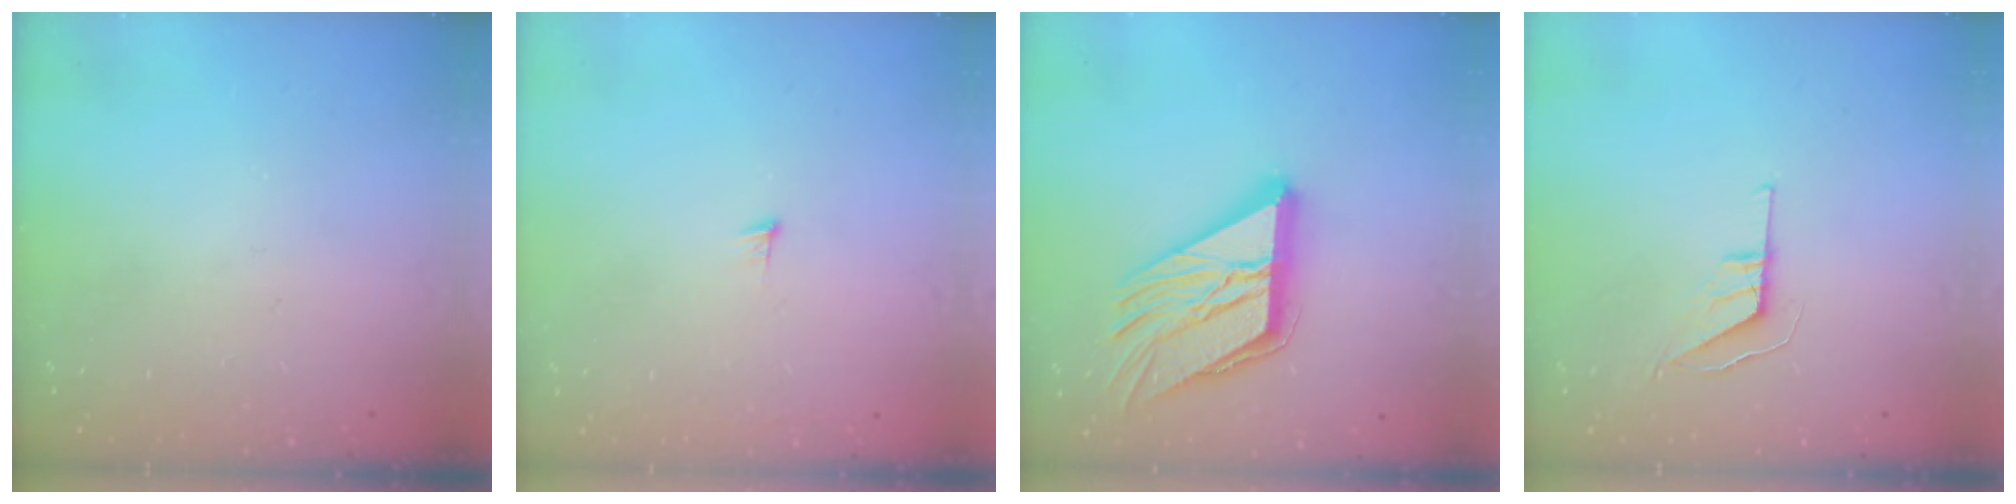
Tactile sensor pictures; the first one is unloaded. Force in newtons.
{"total": 3.6, "press": 3.6, "slide": 0.3}
{"total": 18.6, "press": 18.5, "slide": 2.2}
{"total": 5.5, "press": 5.5, "slide": 0.4}